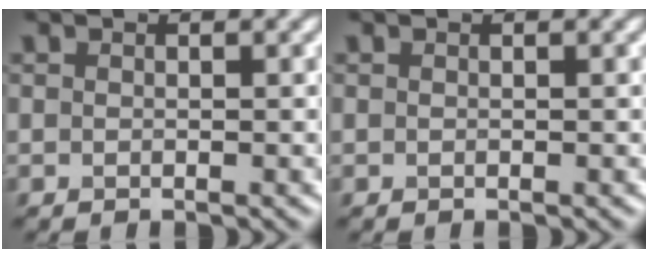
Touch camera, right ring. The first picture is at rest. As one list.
[{"total": 0.0}]